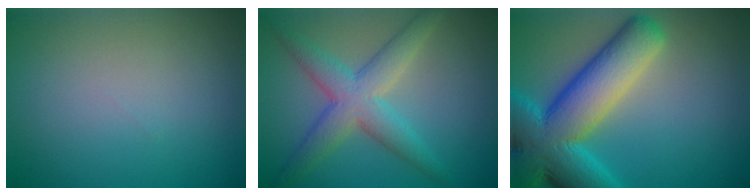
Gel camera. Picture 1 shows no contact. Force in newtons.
{"total": 5.1, "press": 5.1, "slide": 0.2}
{"total": 12.5, "press": 12.5, "slide": 0.5}